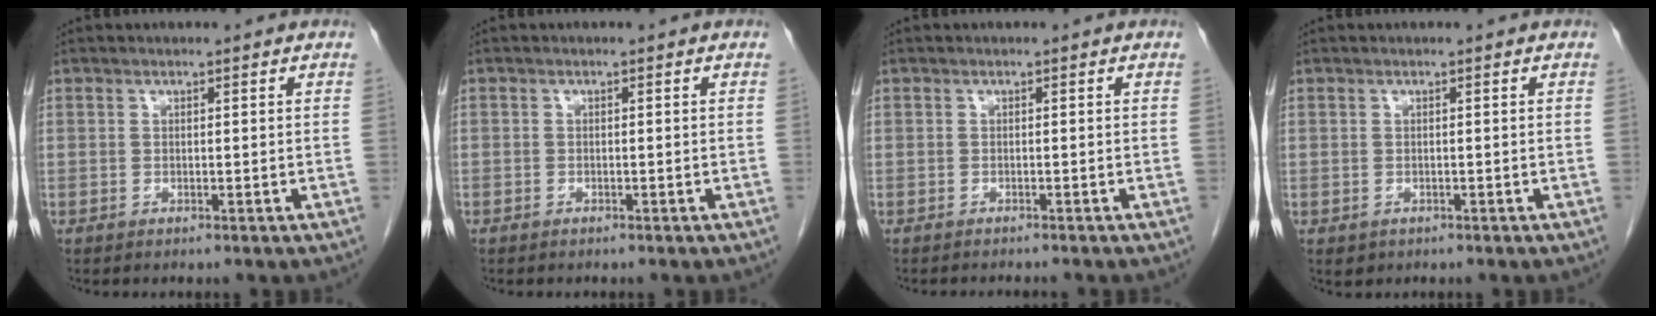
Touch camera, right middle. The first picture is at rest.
{"total": 0.6, "force": [-0.5, 0.4, 0.1], "torque": [-0.005, 0.002, -0.007]}
{"total": 3.4, "force": [-3.2, 0.1, 1.2], "torque": [-0.006, -0.004, -0.041]}
{"total": 0.9, "force": [-0.3, 0.8, 0.2], "torque": [-0.004, 0.003, 0.003]}